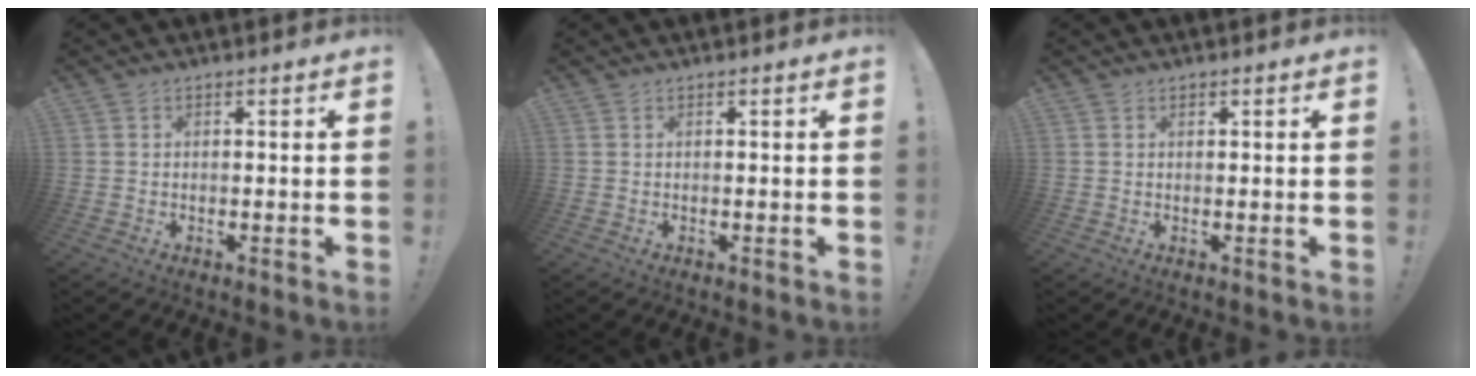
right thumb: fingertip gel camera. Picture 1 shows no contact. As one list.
[{"total": 0.0}, {"total": 0.6, "force": [0.4, 0.3, 0.2], "torque": [0.004, -0.002, 0.006]}]